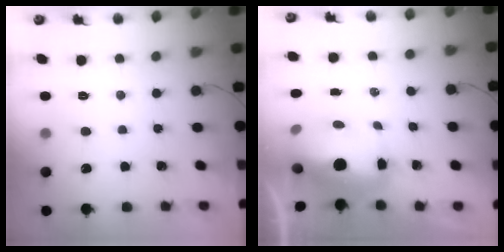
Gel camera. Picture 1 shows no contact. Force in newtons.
{"total": 11.9, "press": 11.7, "slide": 2.3}